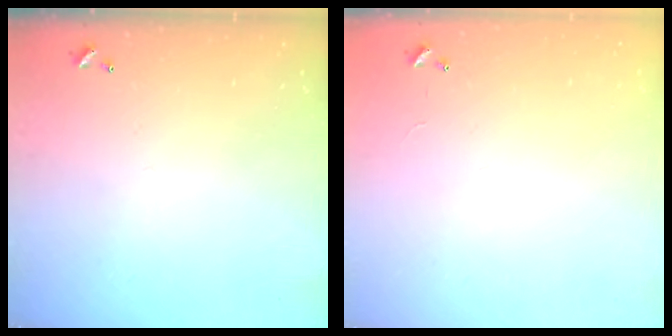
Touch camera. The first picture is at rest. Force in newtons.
{"total": 9.3, "press": 9.3, "slide": 0.3}